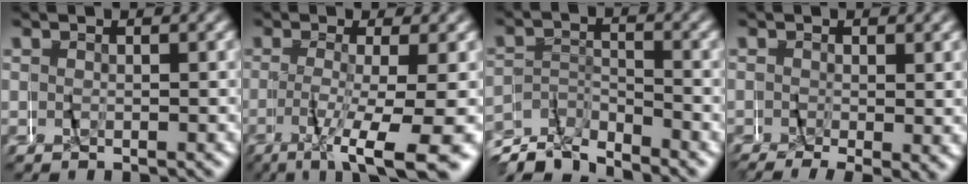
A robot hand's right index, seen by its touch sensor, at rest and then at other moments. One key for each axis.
{"total": 7.5, "fx": -5.4, "fy": 0.1, "fz": 5.2, "tx": -0.083, "ty": -0.020, "tz": -0.079}
{"total": 4.9, "fx": -4.8, "fy": 1.0, "fz": 0.8, "tx": -0.016, "ty": 0.005, "tz": -0.094}
{"total": 2.9, "fx": -1.2, "fy": 1.1, "fz": 2.3, "tx": -0.029, "ty": -0.007, "tz": -0.016}